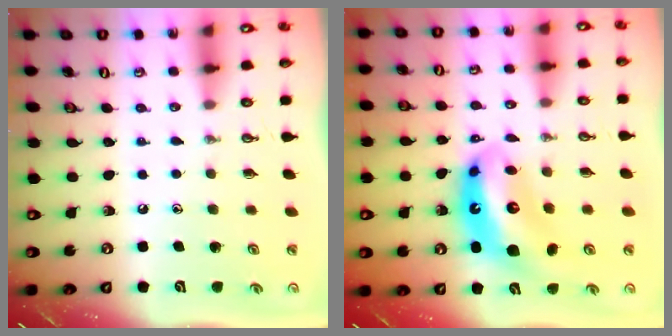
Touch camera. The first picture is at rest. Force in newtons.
{"total": 13.8, "press": 13.7, "slide": 1.3}